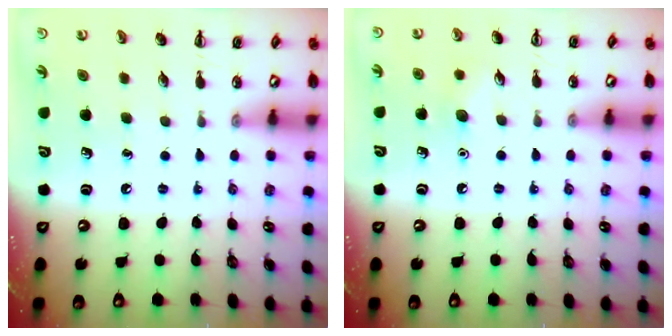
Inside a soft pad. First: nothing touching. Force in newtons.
{"total": 5.6, "press": 5.4, "slide": 1.4}